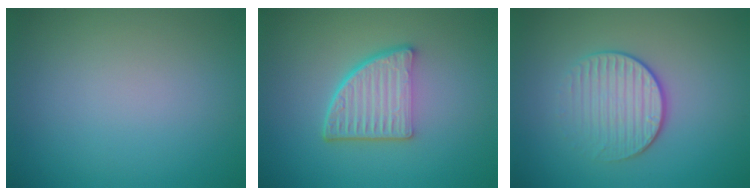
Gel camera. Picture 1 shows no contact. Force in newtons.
{"total": 5.2, "press": 3.7, "slide": 3.7}
{"total": 3.4, "press": 2.7, "slide": 2.0}